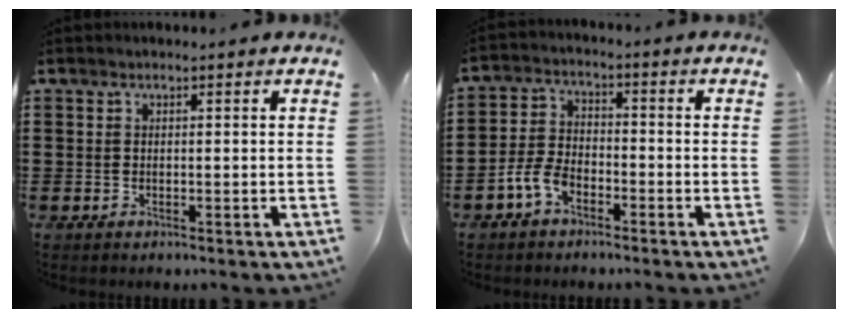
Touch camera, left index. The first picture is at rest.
{"total": 4.9, "force": [-3.1, 2.5, 2.8], "torque": [-0.076, 0.004, -0.065]}